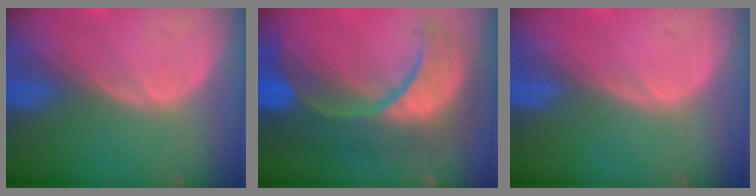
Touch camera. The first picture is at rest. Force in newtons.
{"total": 12.5, "press": 12.4, "slide": 1.4}
{"total": 0.0}